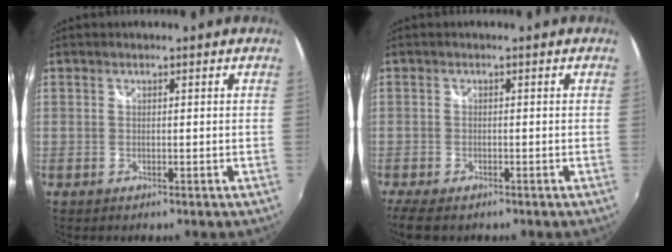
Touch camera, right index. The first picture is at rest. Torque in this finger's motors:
{"motor_torque": [0.50, -0.22, 0.24, 0.05]}